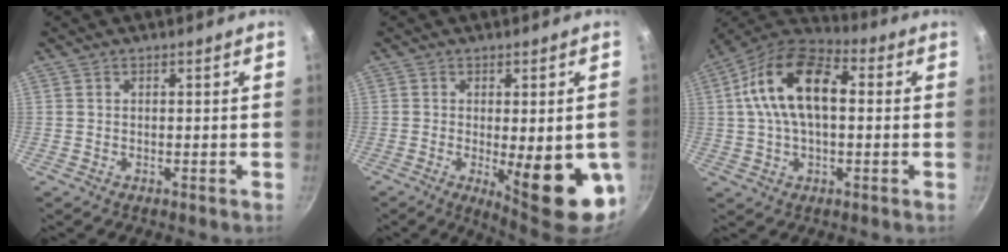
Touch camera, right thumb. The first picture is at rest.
{"total": 15.2, "force": [-3.4, 4.7, 14.1], "torque": [-0.161, -0.015, -0.031]}
{"total": 16.4, "force": [2.4, 9.2, 13.4], "torque": [-0.223, 0.031, 0.021]}